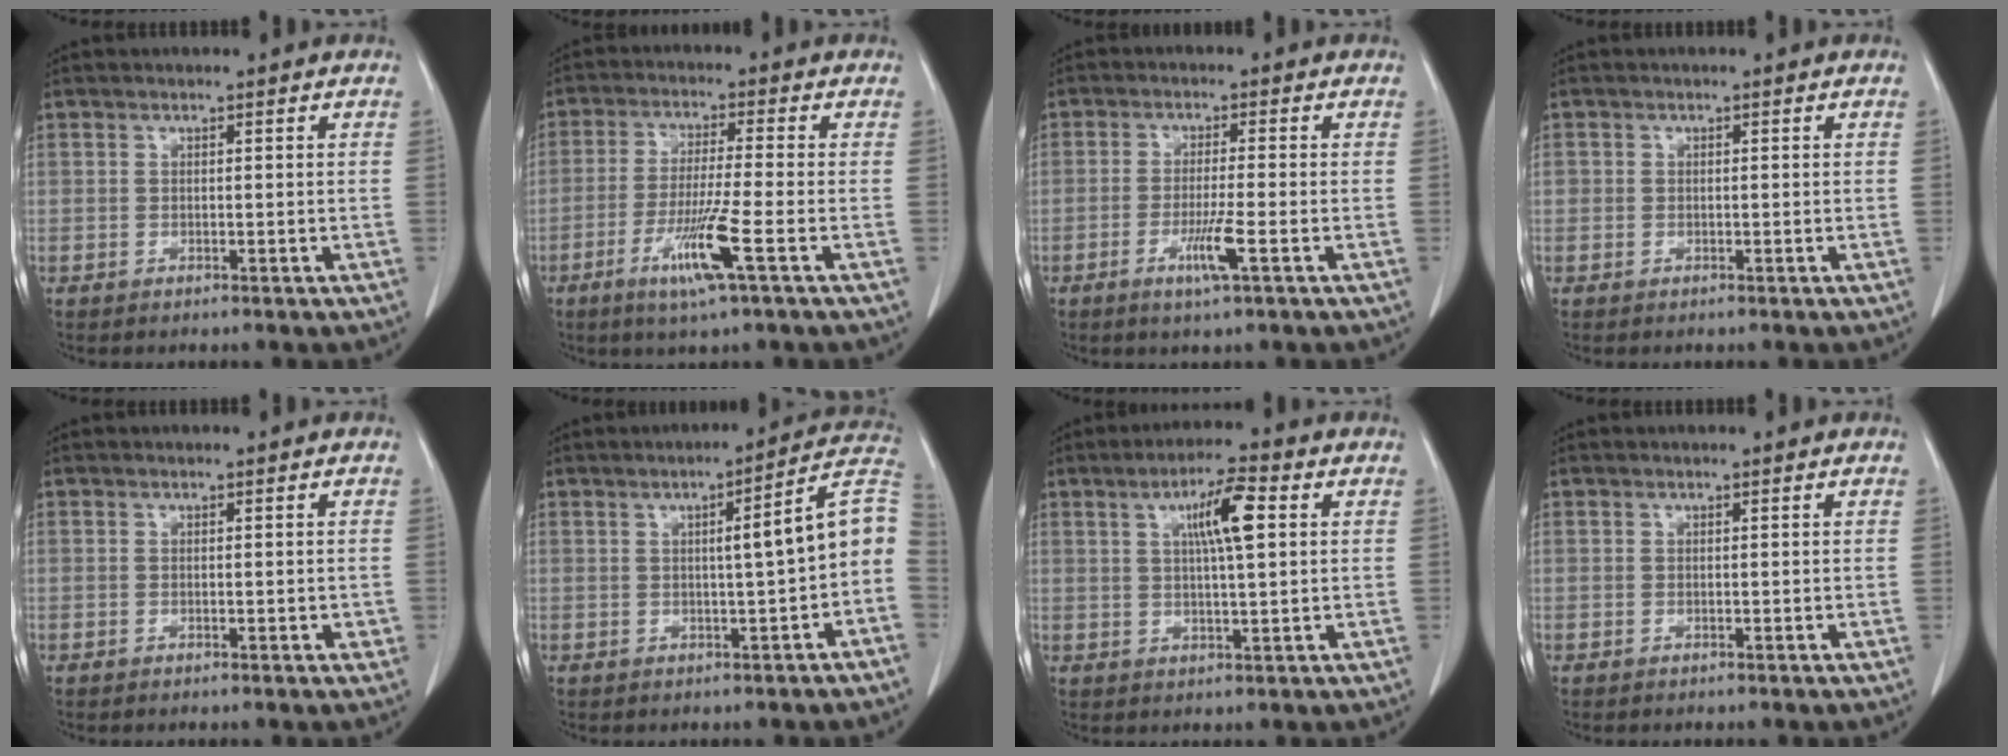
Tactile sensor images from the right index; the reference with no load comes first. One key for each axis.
{"total": 8.4, "fx": -3.6, "fy": -0.7, "fz": 7.6, "tx": -0.148, "ty": -0.019, "tz": -0.068}
{"total": 4.8, "fx": -2.0, "fy": -0.4, "fz": 4.4, "tx": -0.085, "ty": -0.011, "tz": -0.036}
{"total": 0.7, "fx": 0.0, "fy": 0.7, "fz": 0.1, "tx": 0.005, "ty": 0.006, "tz": 0.000}
{"total": 1.1, "fx": -0.1, "fy": 0.6, "fz": 0.9, "tx": -0.009, "ty": 0.001, "tz": 0.000}
{"total": 8.5, "fx": -0.3, "fy": 0.3, "fz": 8.5, "tx": -0.107, "ty": 0.025, "tz": -0.010}
{"total": 7.3, "fx": 2.2, "fy": 0.8, "fz": 6.9, "tx": -0.123, "ty": 0.008, "tz": 0.036}
{"total": 0.0}